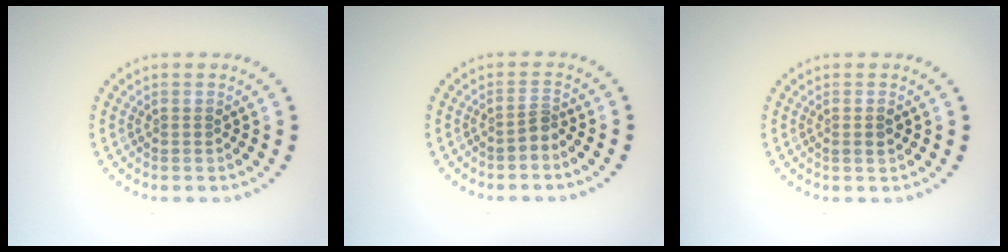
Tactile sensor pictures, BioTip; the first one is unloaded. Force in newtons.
{"total": 1.1, "press": 0.7, "slide": 0.9}
{"total": 1.1, "press": 1.1, "slide": 0.4}